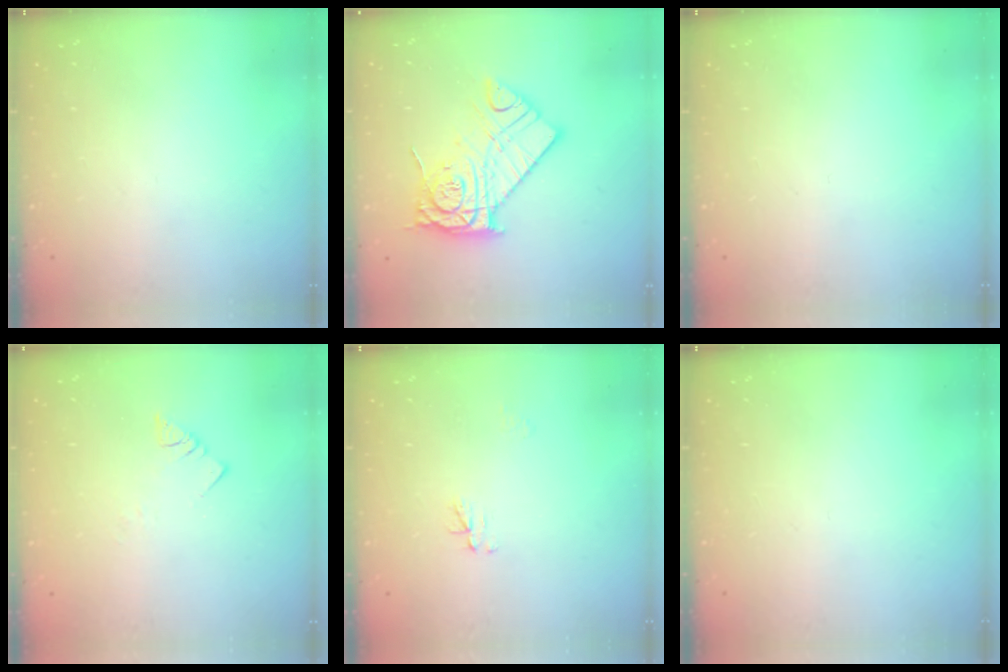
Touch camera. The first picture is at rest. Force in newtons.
{"total": 14.9, "press": 14.8, "slide": 1.1}
{"total": 0.0}
{"total": 3.4, "press": 3.3, "slide": 0.4}
{"total": 3.0, "press": 3.0, "slide": 0.4}
{"total": 0.0}